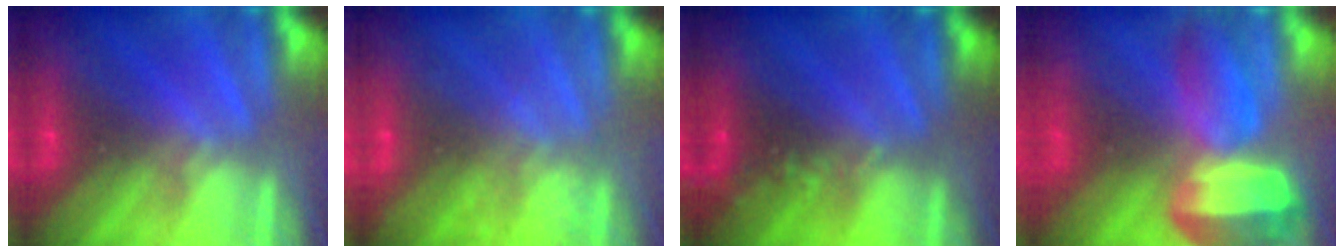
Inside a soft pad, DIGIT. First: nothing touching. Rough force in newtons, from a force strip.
{"total": 2.1}
{"total": 2.4}
{"total": 7.2}